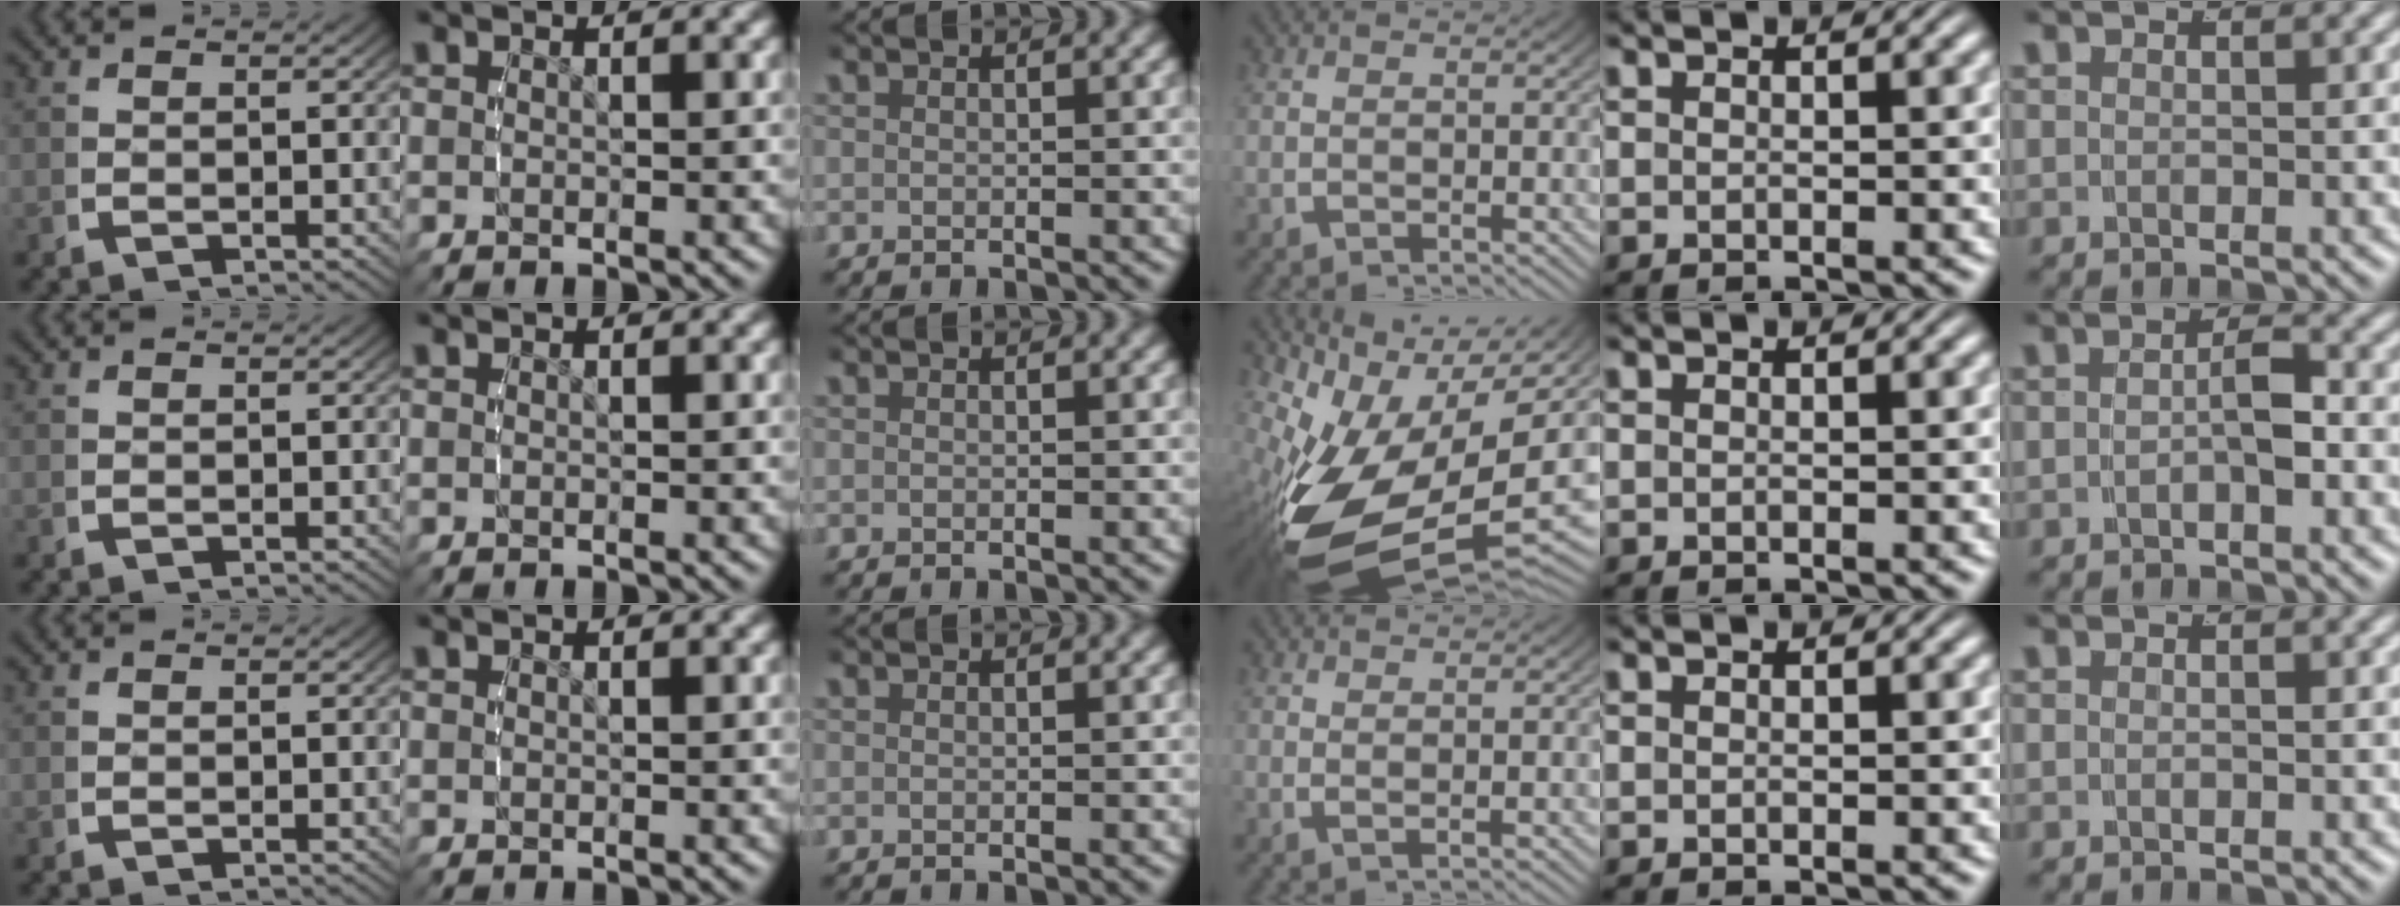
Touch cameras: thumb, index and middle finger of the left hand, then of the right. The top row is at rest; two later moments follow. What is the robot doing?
{"motion": "lift_and_place", "object": "button"}